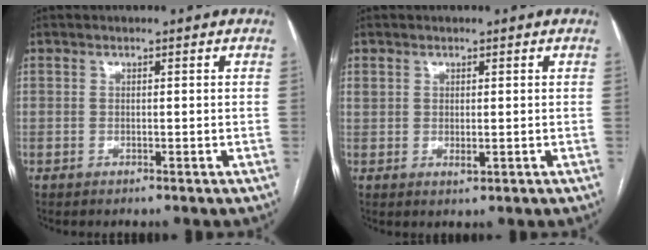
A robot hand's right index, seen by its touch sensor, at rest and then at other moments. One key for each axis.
{"total": 1.6, "fx": 0.3, "fy": 0.9, "fz": 1.3, "tx": -0.028, "ty": -0.003, "tz": 0.012}